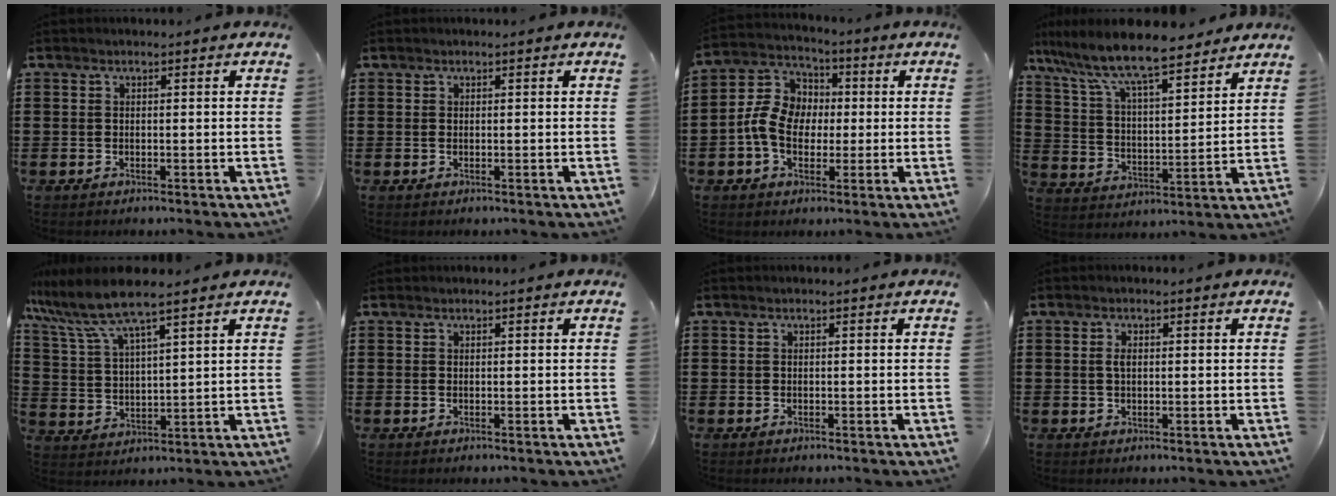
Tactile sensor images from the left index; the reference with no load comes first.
{"total": 0.0}
{"total": 8.3, "force": [-1.0, 6.6, 5.1], "torque": [-0.132, 0.016, -0.023]}
{"total": 9.3, "force": [7.9, 1.2, 4.6], "torque": [-0.121, -0.042, 0.134]}
{"total": 8.0, "force": [6.5, 0.8, 4.7], "torque": [-0.115, -0.026, 0.112]}
{"total": 0.0}
{"total": 0.0}
{"total": 1.5, "force": [0.2, 0.7, 1.3], "torque": [-0.029, 0.003, 0.002]}